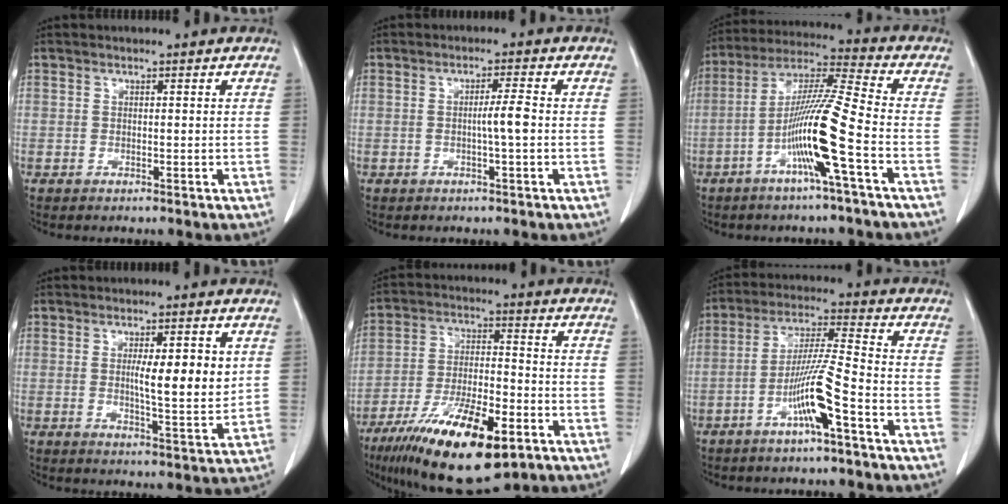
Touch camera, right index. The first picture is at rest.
{"total": 3.2, "force": [-0.4, -0.2, 3.1], "torque": [-0.053, -0.001, -0.007]}
{"total": 12.6, "force": [-4.5, -1.1, 11.7], "torque": [-0.223, 0.004, -0.091]}
{"total": 7.8, "force": [1.6, 1.3, 7.5], "torque": [-0.112, -0.011, 0.024]}
{"total": 18.1, "force": [-10.3, 4.8, 14.1], "torque": [-0.249, -0.026, -0.172]}
{"total": 9.1, "force": [-4.1, -0.4, 8.1], "torque": [-0.159, 0.005, -0.079]}